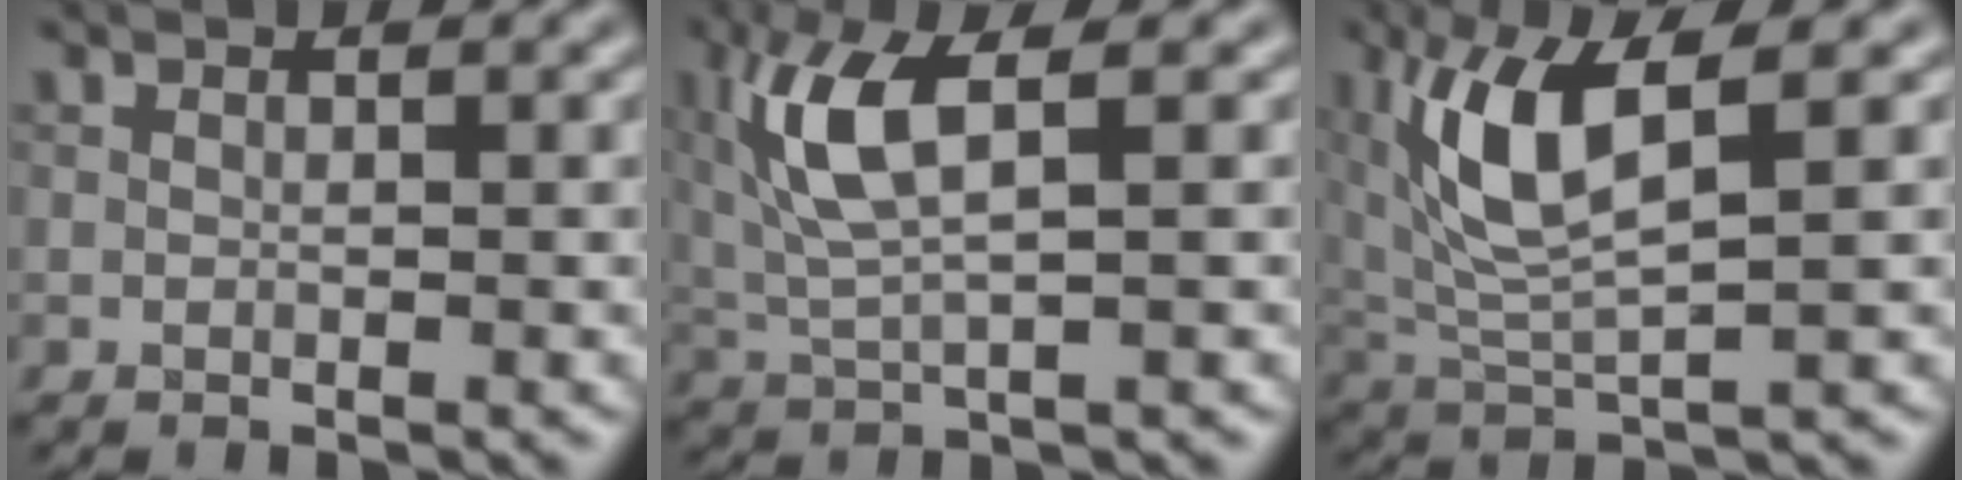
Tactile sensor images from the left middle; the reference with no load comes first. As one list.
[{"total": 5.9, "force": [1.9, 1.6, 5.3], "torque": [-0.127, 0.004, 0.039]}, {"total": 7.0, "force": [2.4, 2.0, 6.2], "torque": [-0.143, -0.002, 0.048]}]